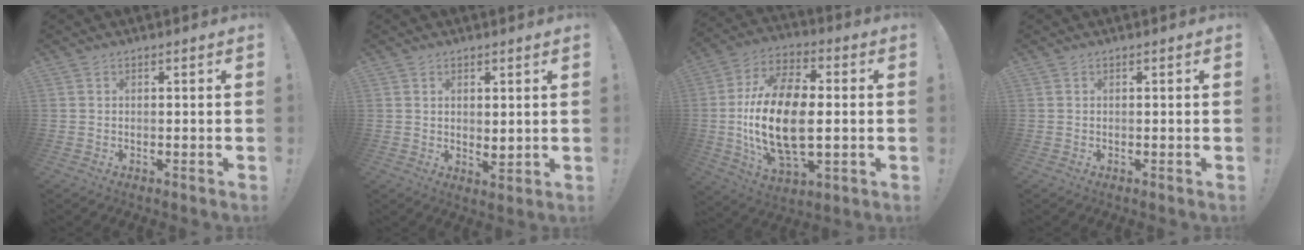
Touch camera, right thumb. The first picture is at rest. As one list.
[{"total": 2.4, "force": [1.3, 1.6, 1.2], "torque": [-0.003, -0.014, 0.021]}, {"total": 21.7, "force": [-1.3, 12.3, 17.8], "torque": [-0.333, -0.001, -0.022]}, {"total": 0.0}]